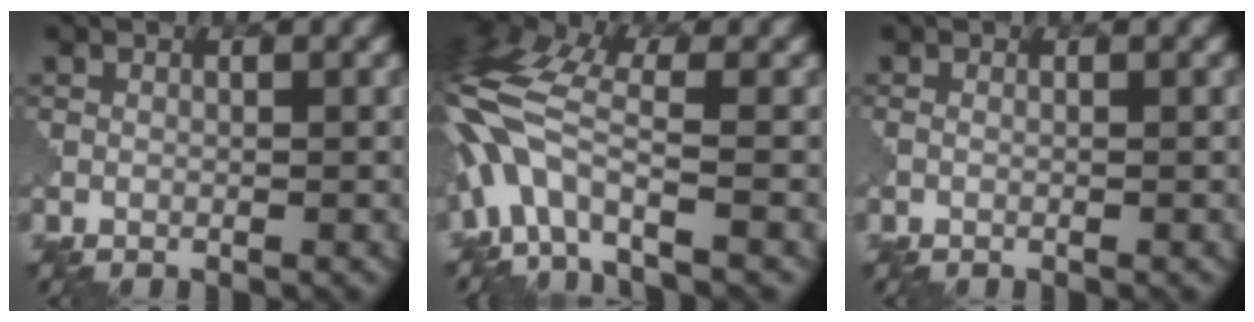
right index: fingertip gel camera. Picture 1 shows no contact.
{"total": 7.7, "force": [-2.6, 3.1, 6.5], "torque": [-0.144, 0.017, -0.069]}
{"total": 0.7, "force": [0.0, 0.4, 0.6], "torque": [0.000, 0.003, -0.010]}